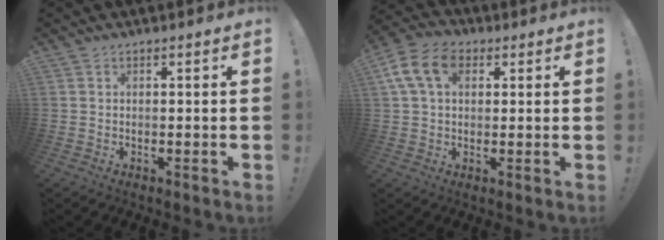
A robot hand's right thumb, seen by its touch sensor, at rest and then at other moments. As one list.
[{"total": 11.9, "force": [4.0, 8.2, 7.7], "torque": [-0.133, 0.002, 0.080]}]